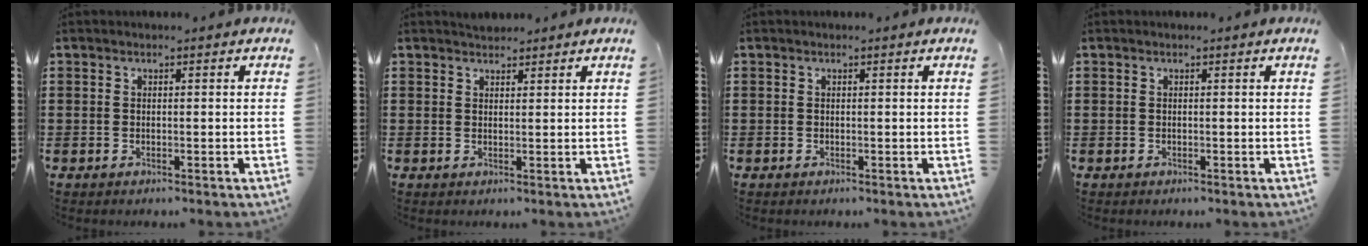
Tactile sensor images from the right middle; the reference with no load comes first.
{"total": 1.5, "force": [1.5, 0.4, -0.1], "torque": [-0.002, 0.003, 0.029]}
{"total": 0.0}
{"total": 0.0}